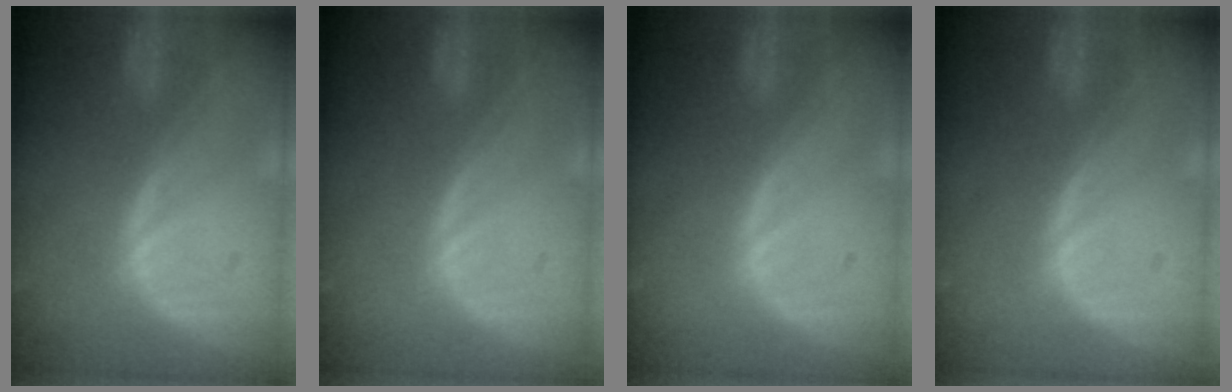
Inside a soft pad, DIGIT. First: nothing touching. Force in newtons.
{"total": 0.0}
{"total": 0.0}
{"total": 0.0}